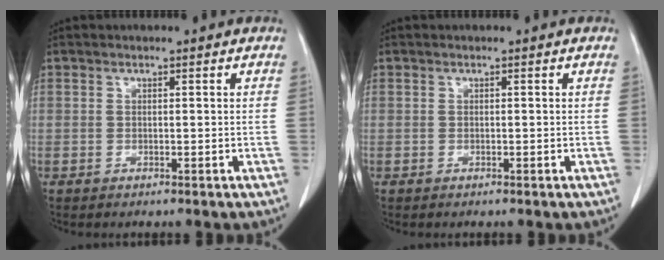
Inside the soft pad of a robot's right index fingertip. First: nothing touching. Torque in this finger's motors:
{"motor_torque": [0.23, -0.09, 0.06, 0.01]}